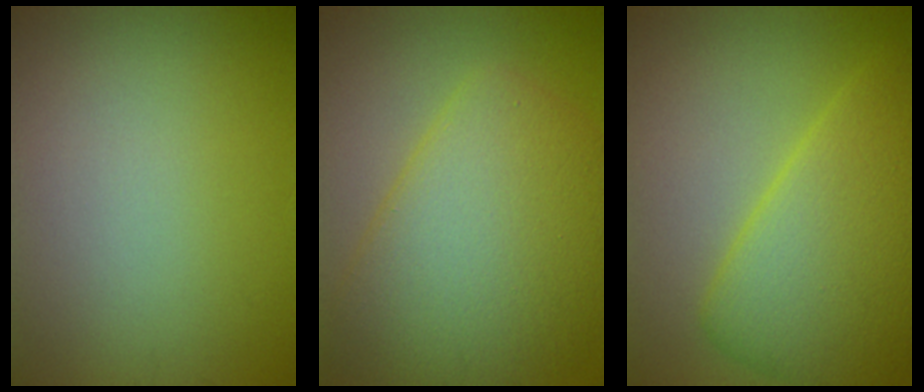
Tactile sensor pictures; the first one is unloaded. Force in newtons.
{"total": 8.8, "press": 8.8, "slide": 0.1}
{"total": 7.1, "press": 7.1, "slide": 0.3}